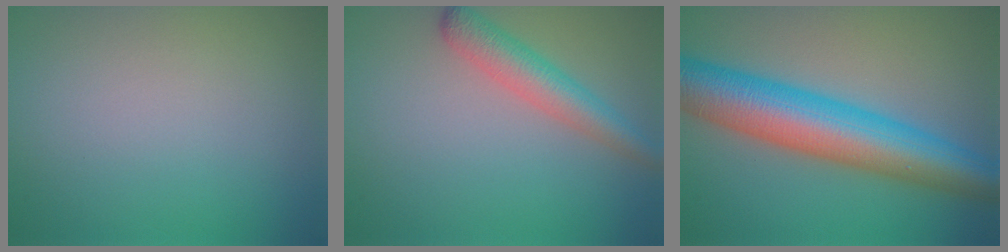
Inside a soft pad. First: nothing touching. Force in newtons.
{"total": 3.7, "press": 3.7, "slide": 0.2}
{"total": 10.7, "press": 10.7, "slide": 0.1}